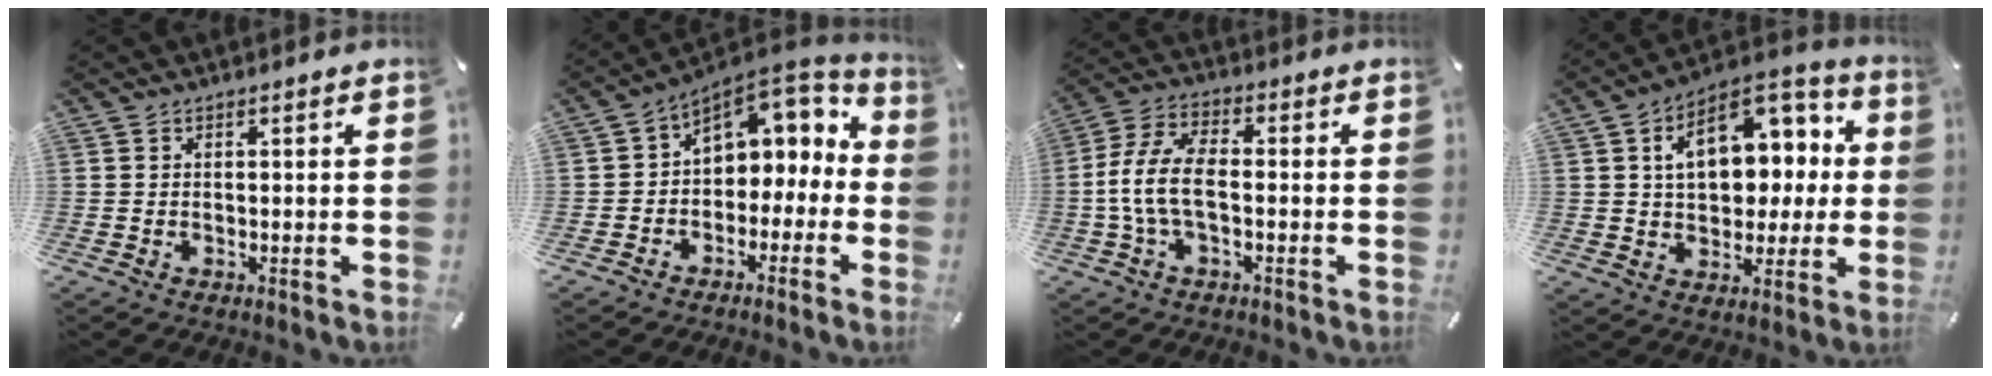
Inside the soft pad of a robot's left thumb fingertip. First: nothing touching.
{"total": 7.7, "force": [2.5, 6.4, 3.3], "torque": [-0.054, -0.019, 0.049]}
{"total": 9.8, "force": [-2.0, 5.0, 8.2], "torque": [-0.173, 0.004, -0.037]}
{"total": 16.0, "force": [4.1, 11.2, 10.7], "torque": [-0.153, -0.010, 0.075]}